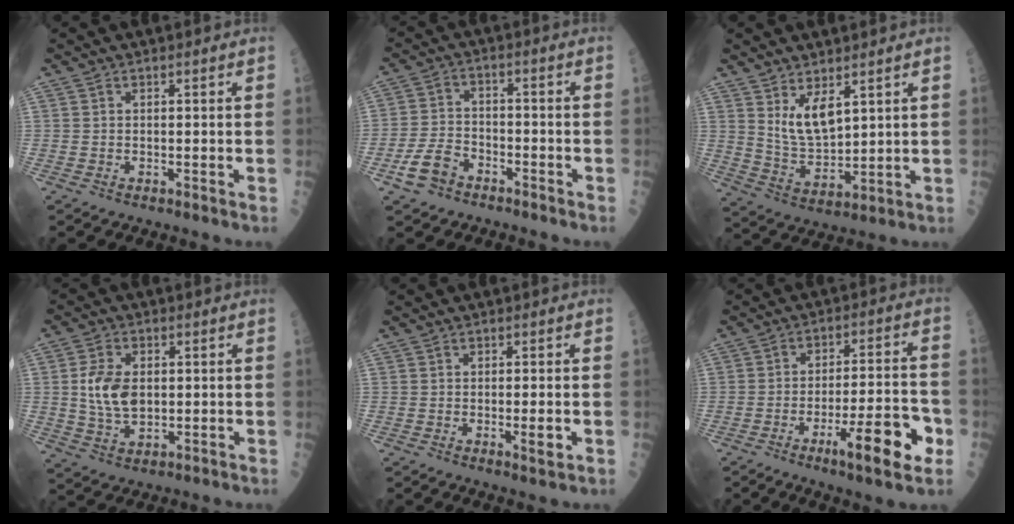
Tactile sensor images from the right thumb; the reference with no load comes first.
{"total": 6.5, "force": [-3.8, 4.0, 3.4], "torque": [-0.067, 0.029, -0.071]}
{"total": 7.6, "force": [3.8, 3.2, 5.7], "torque": [-0.094, -0.039, 0.084]}
{"total": 8.6, "force": [0.8, 5.2, 6.9], "torque": [-0.124, -0.005, 0.020]}
{"total": 2.8, "force": [-0.6, 0.6, 2.7], "torque": [-0.042, -0.006, -0.008]}
{"total": 13.7, "force": [-5.5, 2.8, 12.3], "torque": [-0.180, 0.022, -0.080]}